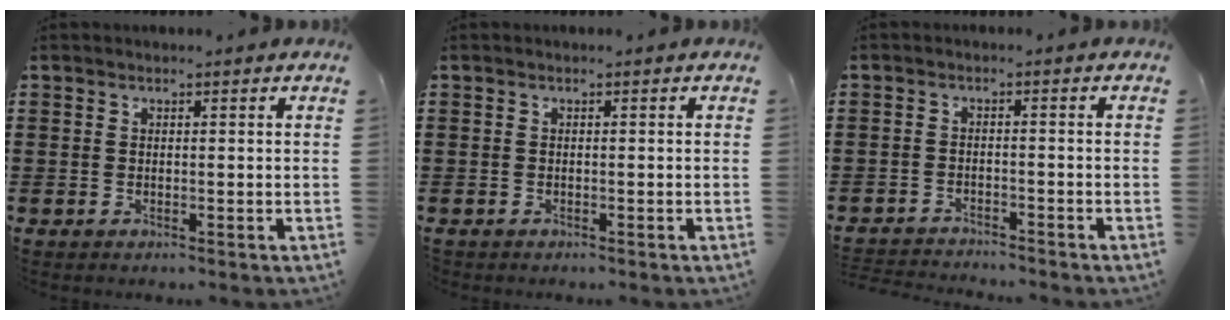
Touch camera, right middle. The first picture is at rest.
{"total": 0.0}
{"total": 2.3, "force": [-2.3, 0.0, 0.0], "torque": [-0.006, -0.002, -0.049]}